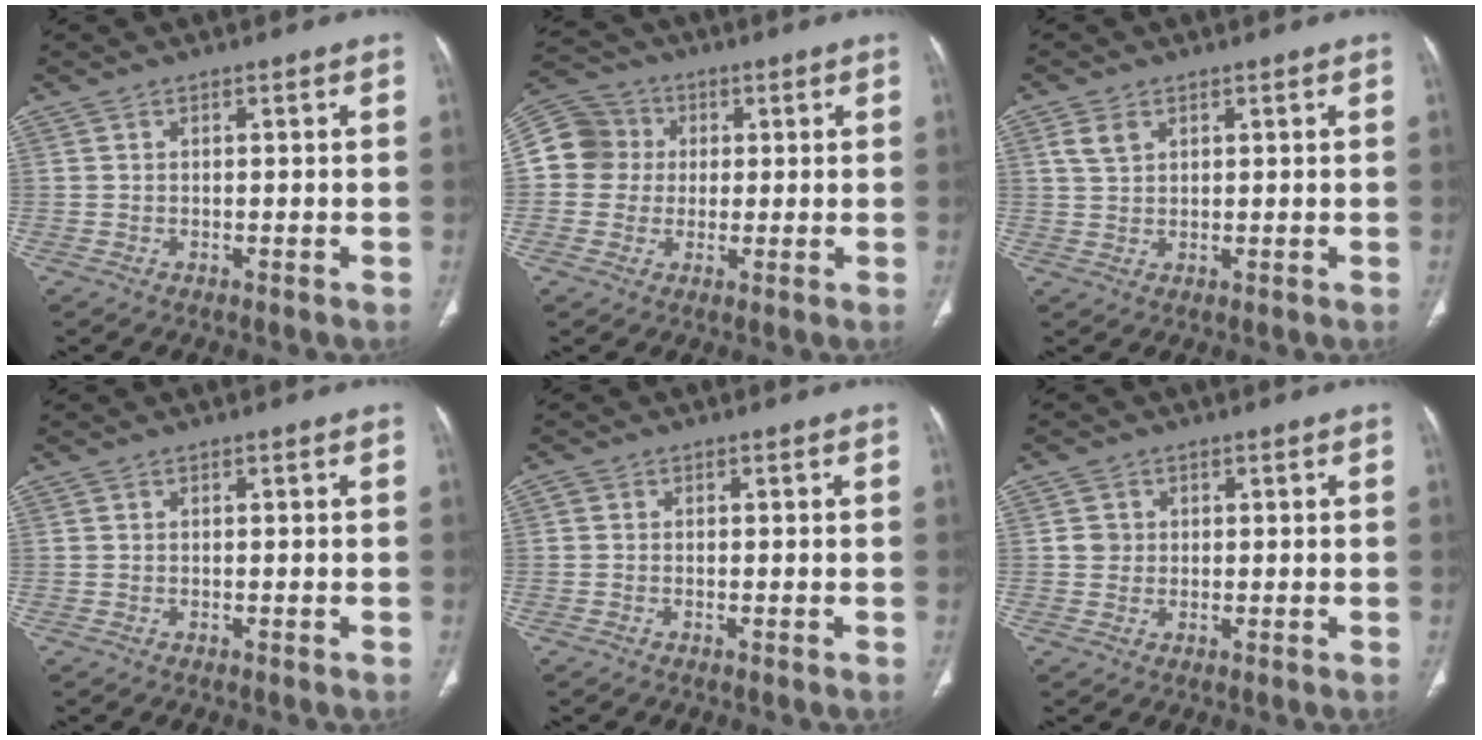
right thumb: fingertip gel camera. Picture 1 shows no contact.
{"total": 9.5, "force": [0.8, 9.2, 2.5], "torque": [-0.029, 0.019, 0.006]}
{"total": 3.3, "force": [1.6, 2.2, 1.9], "torque": [-0.038, 0.001, 0.038]}
{"total": 0.0}
{"total": 0.7, "force": [-0.1, 0.6, 0.3], "torque": [-0.006, 0.001, -0.009]}
{"total": 2.5, "force": [0.4, 2.4, 0.6], "torque": [0.003, 0.001, 0.008]}